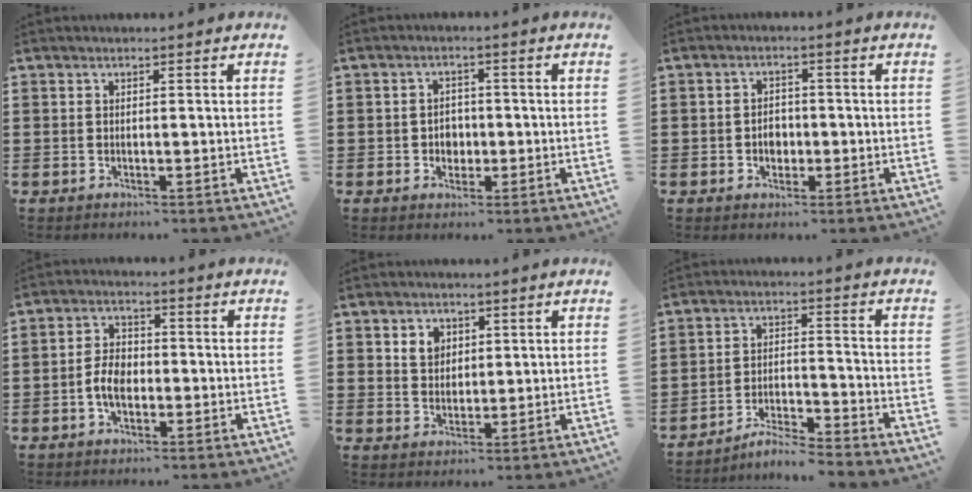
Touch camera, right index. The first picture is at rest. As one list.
[{"total": 2.6, "force": [-0.5, 2.3, 1.1], "torque": [-0.028, 0.006, -0.014]}, {"total": 2.7, "force": [-0.6, 2.1, 1.5], "torque": [-0.026, 0.002, -0.016]}, {"total": 4.7, "force": [-1.2, 2.8, 3.5], "torque": [-0.080, 0.003, -0.026]}, {"total": 3.4, "force": [1.7, 2.8, 1.0], "torque": [-0.031, 0.012, 0.029]}, {"total": 5.3, "force": [-5.1, 0.1, 1.5], "torque": [-0.035, 0.000, -0.103]}]